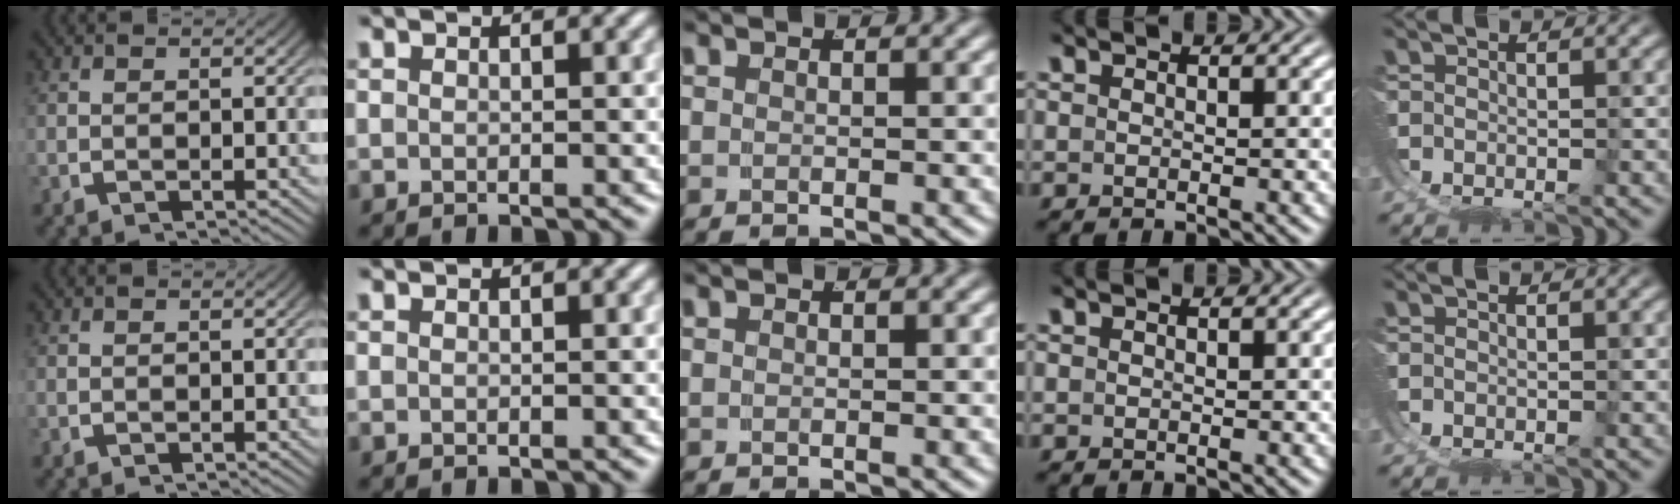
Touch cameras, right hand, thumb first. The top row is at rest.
{}